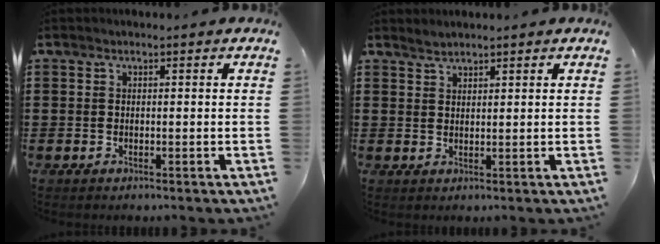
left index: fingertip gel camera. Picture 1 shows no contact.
{"total": 1.3, "force": [1.3, 0.2, 0.1], "torque": [-0.004, 0.001, 0.027]}